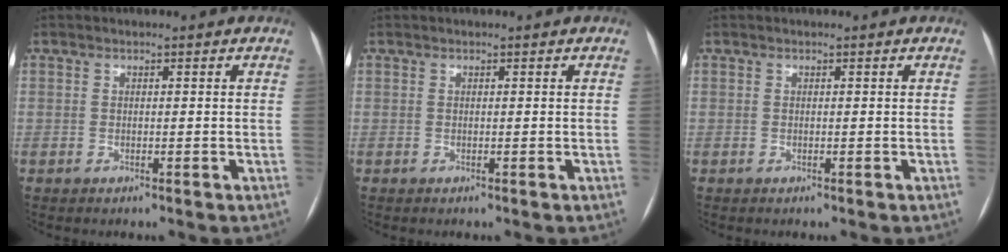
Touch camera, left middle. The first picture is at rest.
{"total": 0.0}
{"total": 0.0}